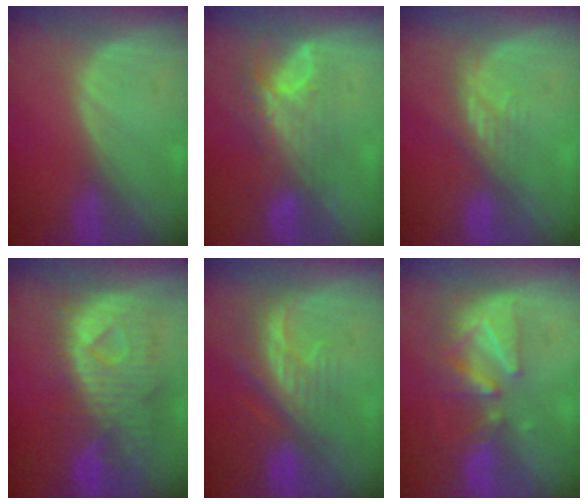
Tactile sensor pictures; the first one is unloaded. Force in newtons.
{"total": 7.8, "press": 6.7, "slide": 4.1}
{"total": 3.7, "press": 3.4, "slide": 1.5}
{"total": 11.5, "press": 9.9, "slide": 5.8}
{"total": 8.3, "press": 7.5, "slide": 3.5}
{"total": 8.4, "press": 7.8, "slide": 3.1}